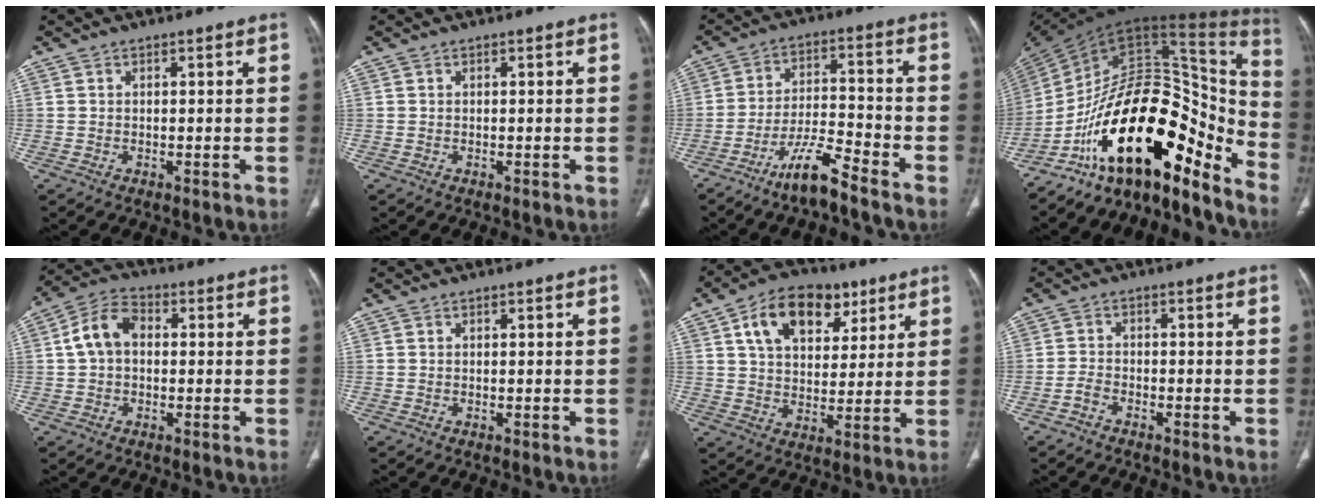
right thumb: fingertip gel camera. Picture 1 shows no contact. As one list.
[{"total": 0.0}, {"total": 8.7, "force": [-6.8, 0.9, 5.3], "torque": [-0.098, 0.045, -0.130]}, {"total": 30.4, "force": [-17.8, 12.2, 21.4], "torque": [-0.275, 0.120, -0.286]}, {"total": 7.6, "force": [0.6, 5.3, 5.4], "torque": [-0.098, 0.024, 0.003]}, {"total": 0.0}, {"total": 15.4, "force": [7.1, 9.8, 9.5], "torque": [-0.121, -0.009, 0.118]}, {"total": 2.0, "force": [-1.6, 0.8, 0.8], "torque": [-0.020, 0.014, -0.032]}]